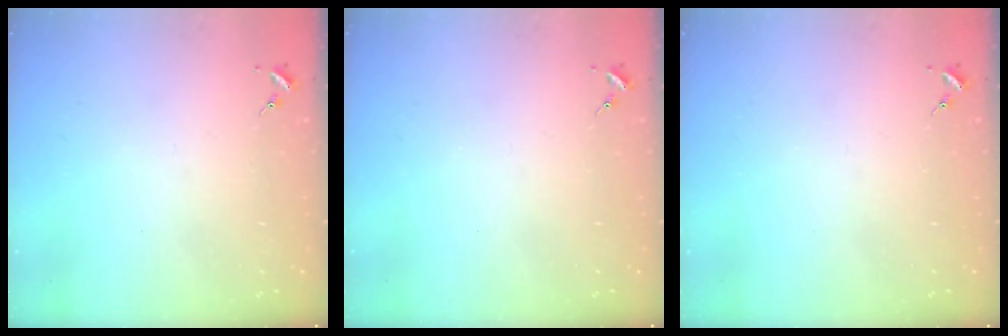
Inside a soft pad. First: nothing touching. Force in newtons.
{"total": 0.0}
{"total": 0.0}